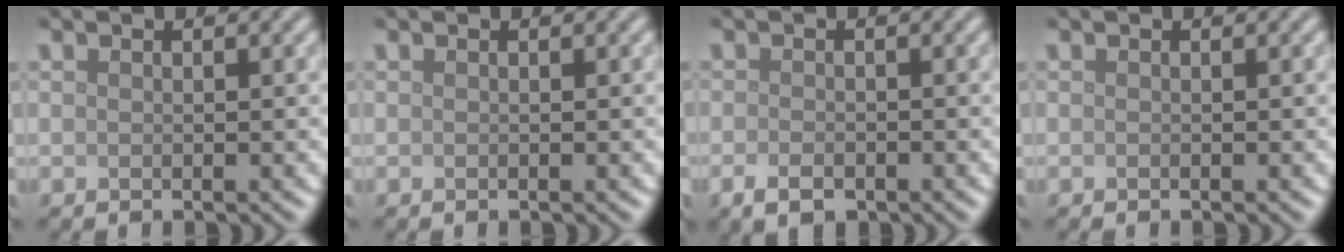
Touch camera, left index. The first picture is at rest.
{"total": 0.0}
{"total": 1.9, "force": [-1.0, 0.9, 1.3], "torque": [-0.025, -0.003, -0.020]}
{"total": 0.0}